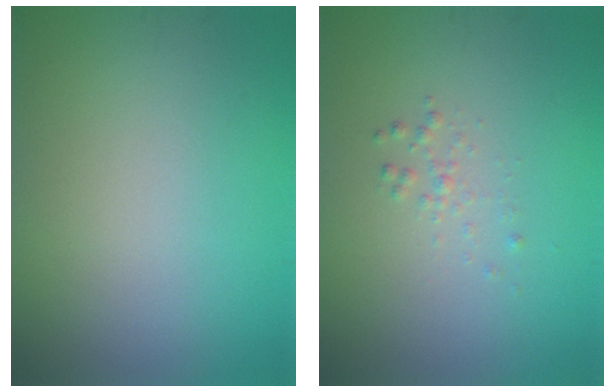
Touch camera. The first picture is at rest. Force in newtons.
{"total": 0.9, "press": 0.9, "slide": 0.0}